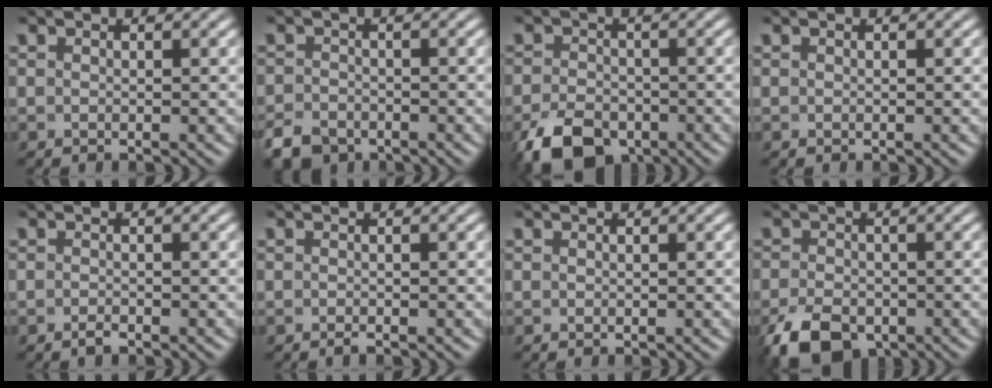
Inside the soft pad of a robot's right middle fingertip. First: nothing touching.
{"total": 3.5, "force": [-2.8, 1.7, 1.0], "torque": [-0.011, -0.015, -0.047]}
{"total": 6.3, "force": [-4.5, 3.3, 2.9], "torque": [-0.037, -0.026, -0.068]}
{"total": 0.0}
{"total": 1.0, "force": [-0.9, -0.3, 0.2], "torque": [-0.004, -0.004, -0.016]}
{"total": 0.7, "force": [-0.6, -0.3, 0.1], "torque": [0.000, -0.002, -0.011]}
{"total": 0.0}
{"total": 5.7, "force": [-3.9, 3.0, 2.9], "torque": [-0.042, -0.028, -0.056]}